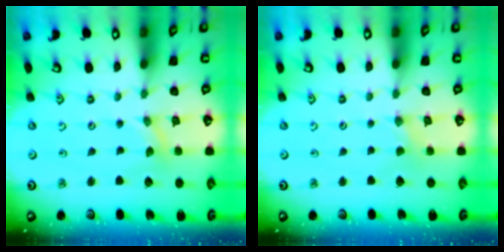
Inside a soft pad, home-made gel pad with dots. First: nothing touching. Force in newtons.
{"total": 0.0}